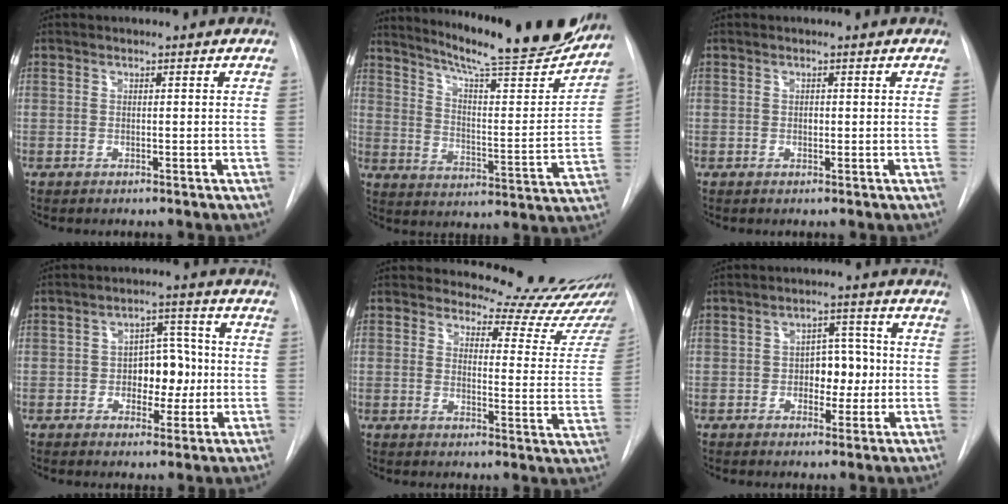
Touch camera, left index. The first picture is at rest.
{"total": 22.2, "force": [19.7, 1.6, 10.2], "torque": [-0.161, -0.054, 0.271]}
{"total": 0.9, "force": [-0.8, 0.2, 0.3], "torque": [-0.002, -0.005, -0.011]}
{"total": 6.9, "force": [-1.6, 4.1, 5.4], "torque": [-0.072, 0.013, -0.019]}
{"total": 16.4, "force": [15.8, 3.3, 2.7], "torque": [0.001, -0.120, 0.150]}
{"total": 5.6, "force": [-1.4, 3.4, 4.2], "torque": [-0.051, 0.010, -0.018]}